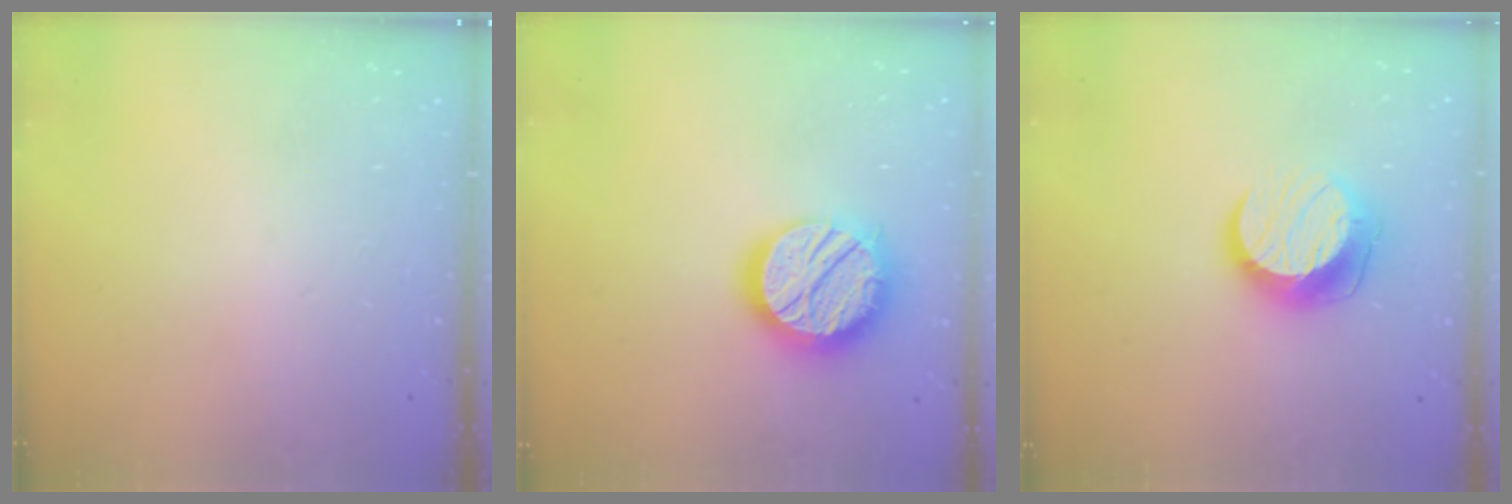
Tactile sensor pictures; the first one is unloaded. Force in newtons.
{"total": 18.4, "press": 18.3, "slide": 1.7}
{"total": 11.1, "press": 11.1, "slide": 0.4}